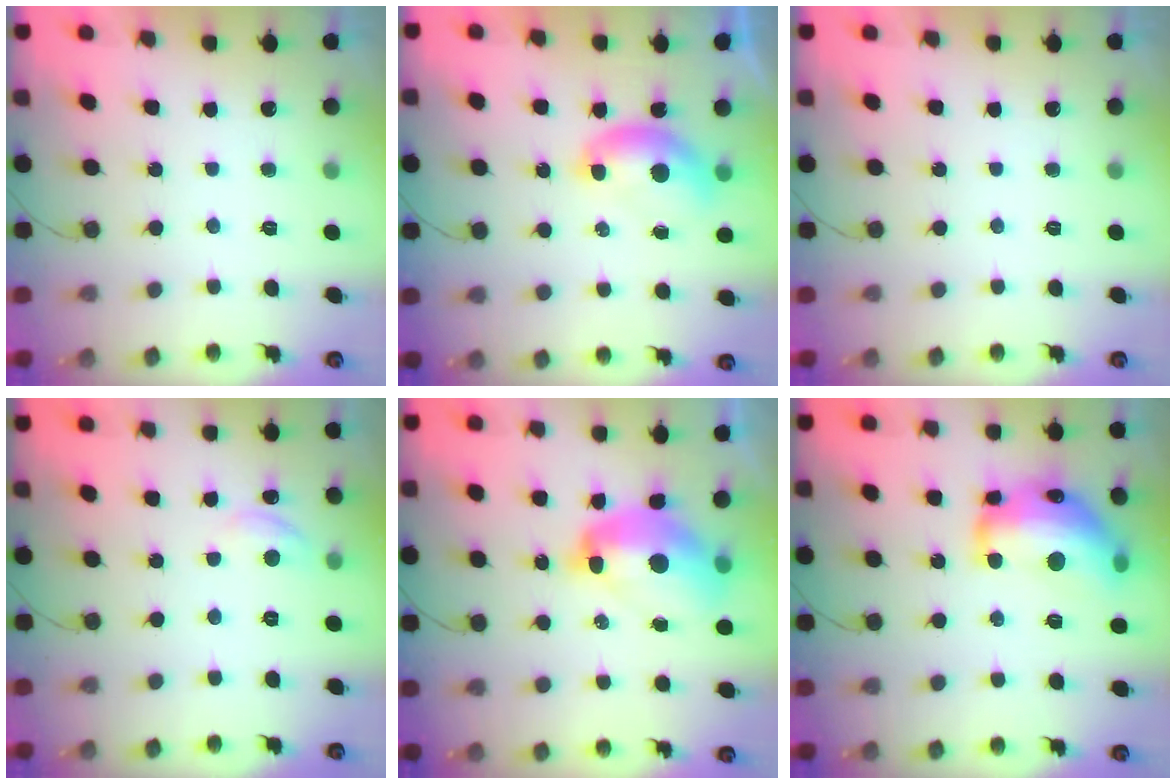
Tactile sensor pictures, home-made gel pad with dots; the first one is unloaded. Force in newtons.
{"total": 8.1, "press": 8.0, "slide": 1.3}
{"total": 0.0}
{"total": 5.8, "press": 5.8, "slide": 0.3}
{"total": 14.0, "press": 14.0, "slide": 1.2}
{"total": 20.4, "press": 20.3, "slide": 1.2}